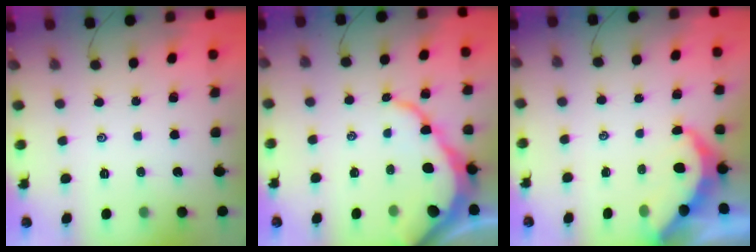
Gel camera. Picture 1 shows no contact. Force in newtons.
{"total": 10.2, "press": 10.1, "slide": 1.1}
{"total": 4.7, "press": 4.7, "slide": 0.4}